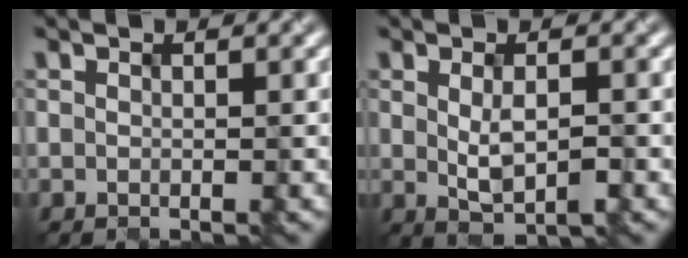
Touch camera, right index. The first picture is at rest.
{"total": 2.4, "force": [-0.5, 0.8, 2.2], "torque": [-0.048, -0.006, 0.001]}